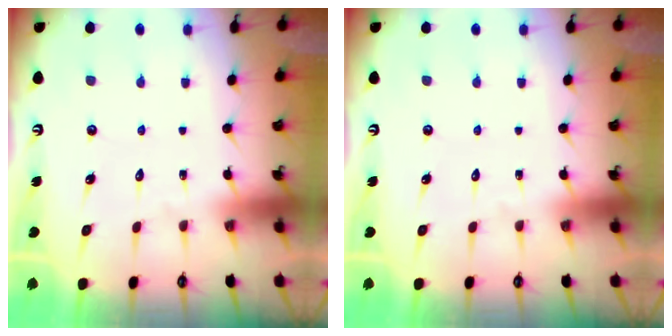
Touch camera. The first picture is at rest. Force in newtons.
{"total": 0.0}